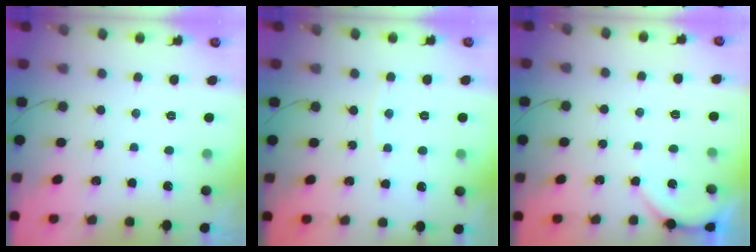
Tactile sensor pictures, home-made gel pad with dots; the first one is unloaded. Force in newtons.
{"total": 2.9, "press": 2.8, "slide": 0.4}
{"total": 2.2, "press": 2.2, "slide": 0.3}